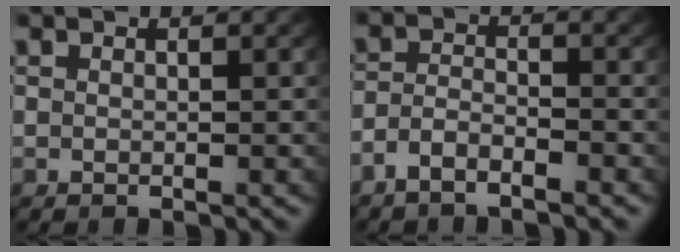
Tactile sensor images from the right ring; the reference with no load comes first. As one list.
[{"total": 2.8, "force": [-2.2, 1.2, 1.2], "torque": [-0.027, -0.006, -0.043]}]